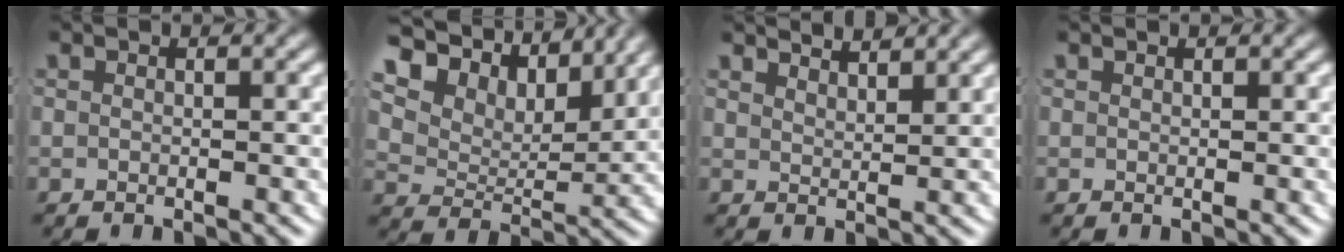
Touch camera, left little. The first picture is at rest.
{"total": 11.6, "force": [6.6, 7.0, 6.5], "torque": [-0.126, 0.022, 0.095]}
{"total": 3.1, "force": [3.0, 0.1, 0.7], "torque": [-0.007, -0.007, 0.056]}
{"total": 0.0}